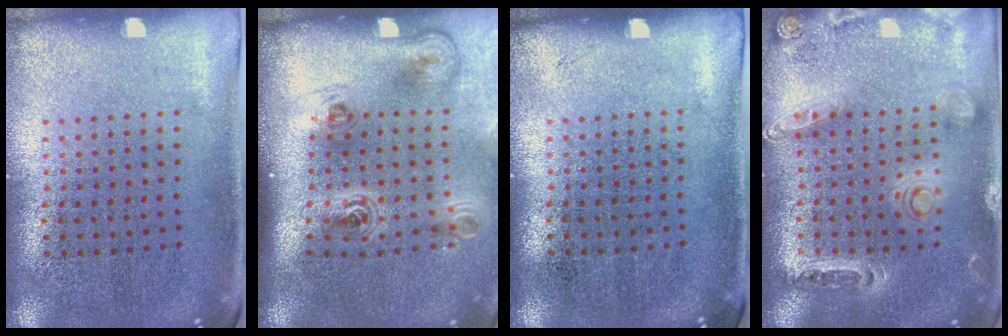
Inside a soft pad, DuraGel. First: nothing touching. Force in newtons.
{"total": 2.3, "press": 1.5, "slide": 1.8}
{"total": 0.0}
{"total": 1.4, "press": 1.3, "slide": 0.3}